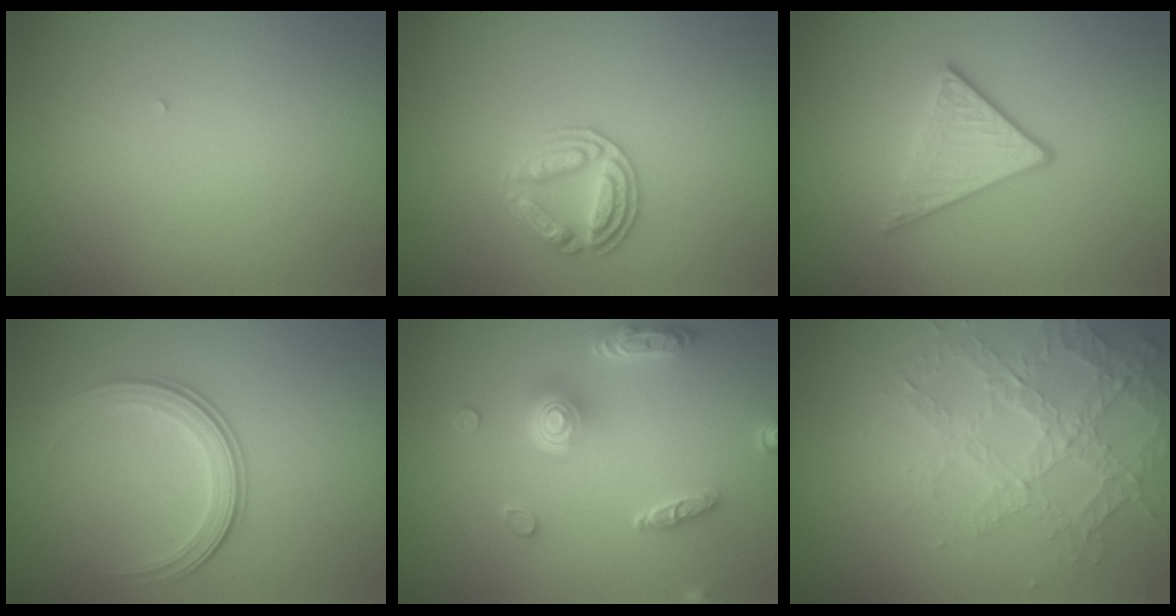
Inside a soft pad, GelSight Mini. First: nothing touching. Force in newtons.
{"total": 2.8, "press": 2.7, "slide": 0.4}
{"total": 3.2, "press": 2.7, "slide": 1.8}
{"total": 2.9, "press": 2.7, "slide": 1.0}
{"total": 5.1, "press": 4.0, "slide": 3.1}
{"total": 3.6, "press": 3.4, "slide": 1.4}